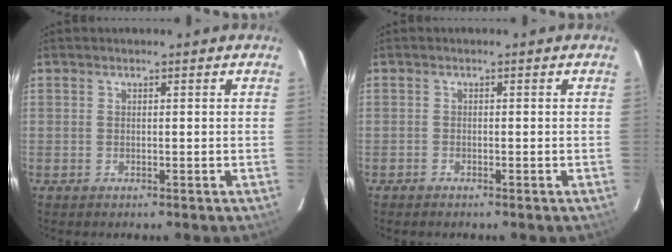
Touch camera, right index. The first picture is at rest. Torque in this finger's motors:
{"motor_torque": [0.08, 0.00, 0.03, -0.01]}